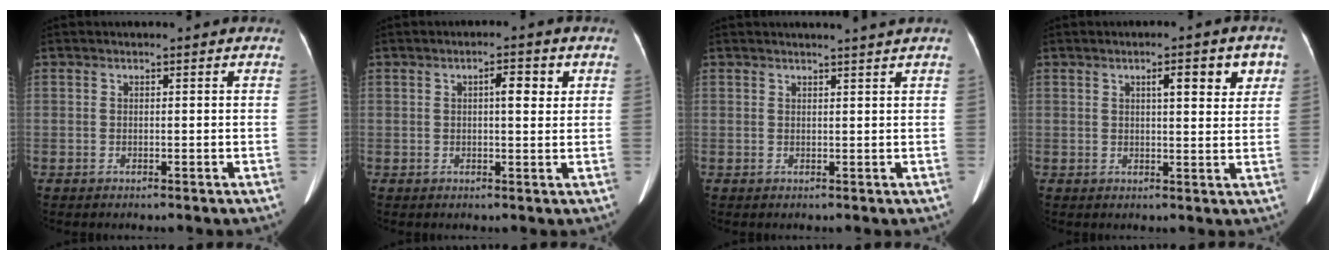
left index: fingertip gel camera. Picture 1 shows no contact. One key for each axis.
{"total": 3.4, "fx": 1.1, "fy": 0.9, "fz": 3.1, "tx": -0.048, "ty": 0.007, "tz": 0.016}
{"total": 2.7, "fx": 2.4, "fy": -0.9, "fz": 0.9, "tx": -0.014, "ty": -0.003, "tz": 0.030}
{"total": 5.8, "fx": 2.5, "fy": 1.2, "fz": 5.1, "tx": -0.067, "ty": 0.012, "tz": 0.033}